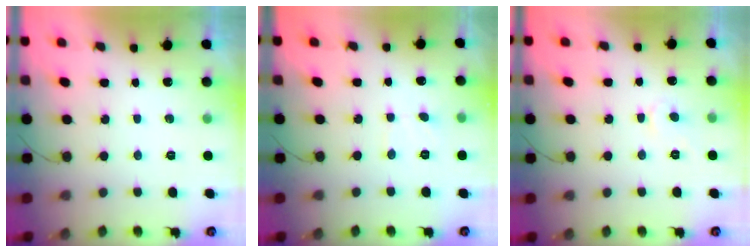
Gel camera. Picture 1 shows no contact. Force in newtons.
{"total": 2.4, "press": 2.4, "slide": 0.2}
{"total": 4.7, "press": 4.6, "slide": 0.5}